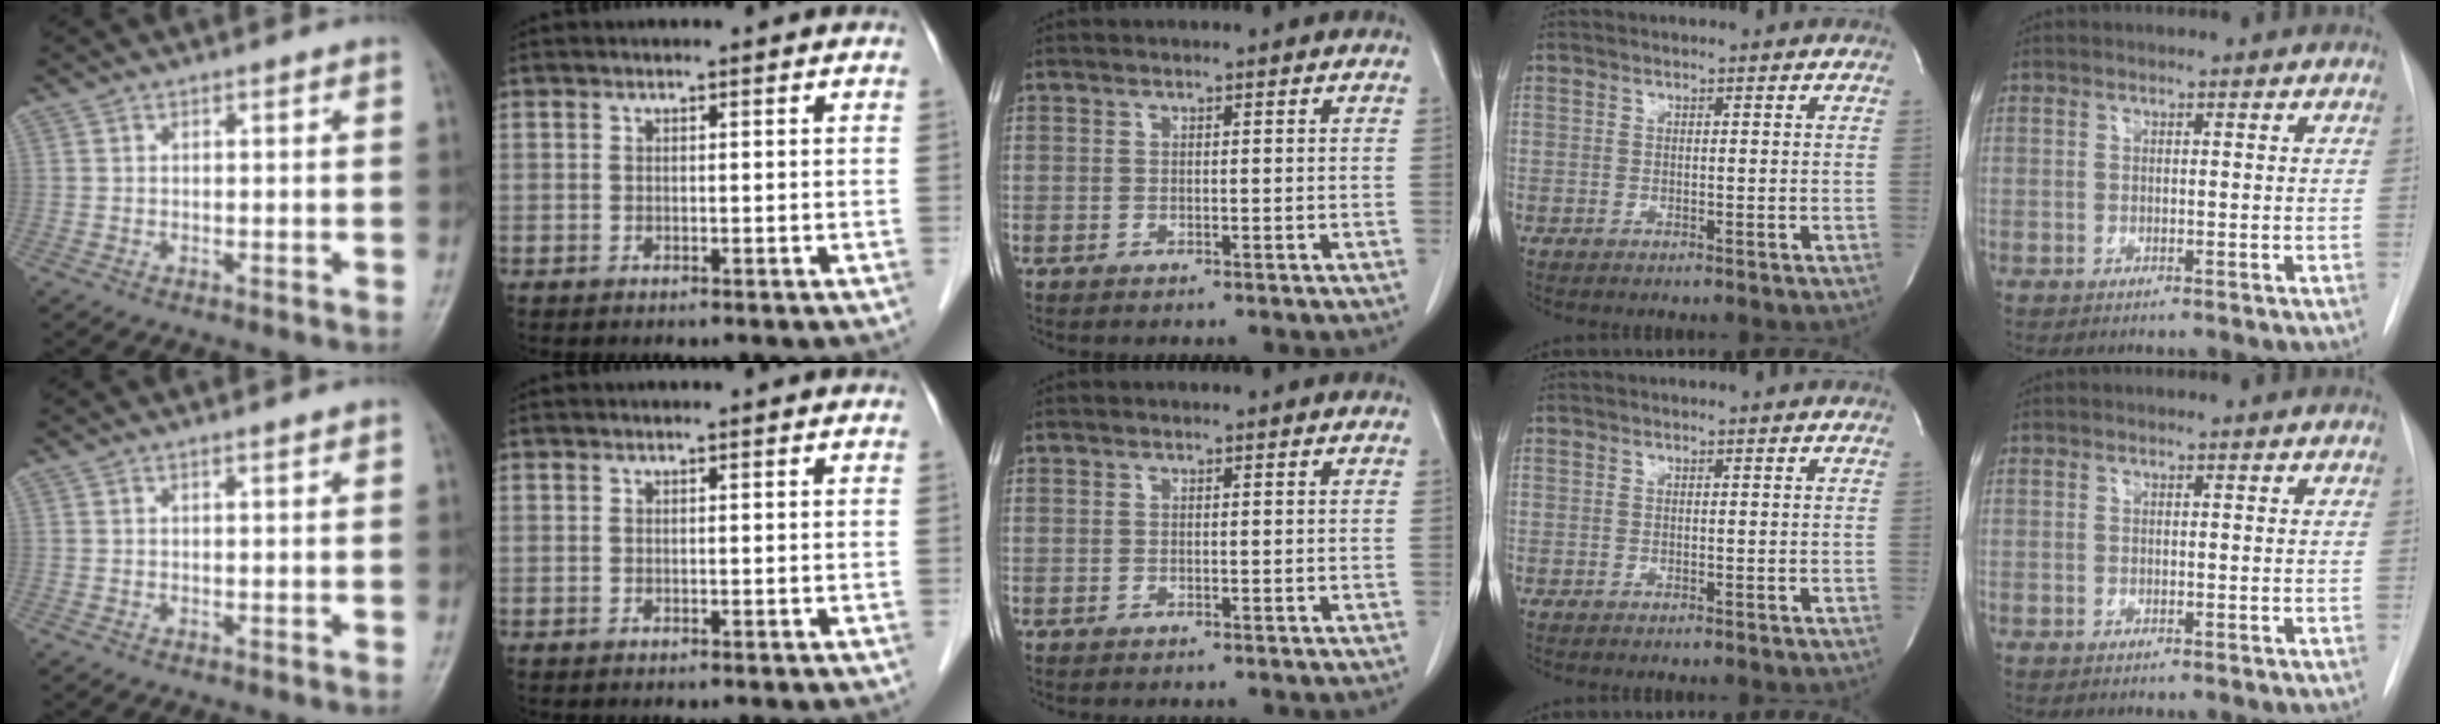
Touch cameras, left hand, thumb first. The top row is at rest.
{"thumb": {"total": 0.6, "force": [0.5, 0.0, 0.4], "torque": [-0.008, -0.002, 0.008]}, "index": {"total": 0.6, "force": [0.6, 0.1, 0.1], "torque": [-0.008, 0.006, 0.008]}}